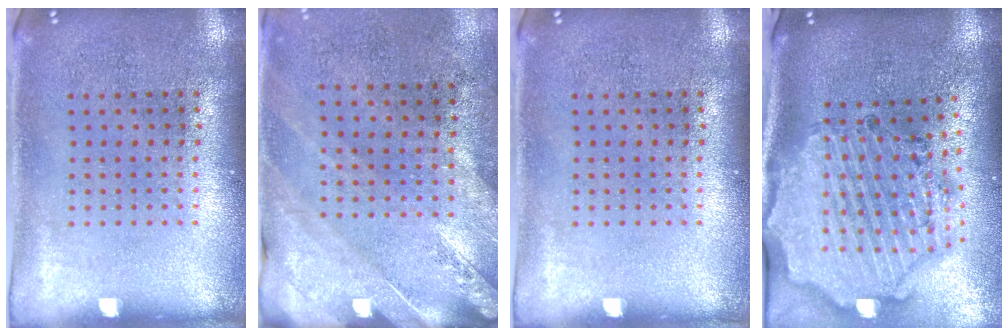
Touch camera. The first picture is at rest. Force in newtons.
{"total": 2.4, "press": 2.0, "slide": 1.3}
{"total": 0.0}
{"total": 2.9, "press": 2.6, "slide": 1.2}